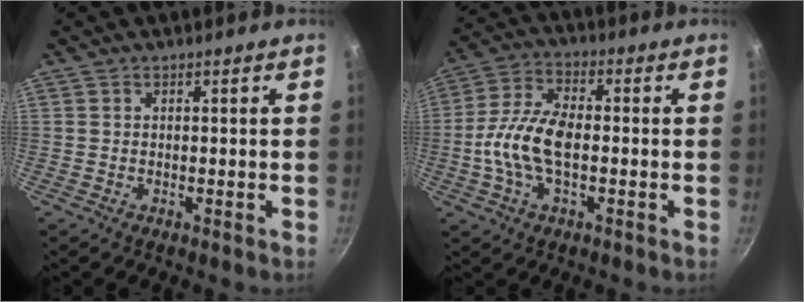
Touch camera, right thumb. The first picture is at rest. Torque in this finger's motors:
{"motor_torque": [-0.24, 0.81, 0.02, -0.01, 0.37]}